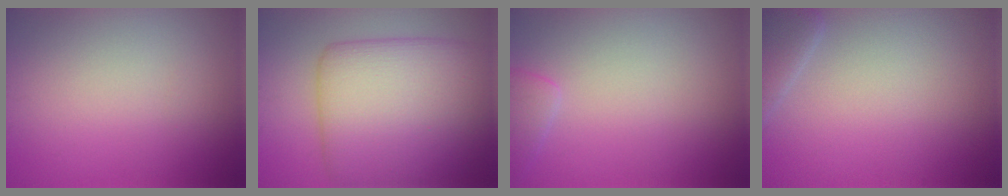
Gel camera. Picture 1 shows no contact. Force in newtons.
{"total": 11.1, "press": 11.1, "slide": 0.1}
{"total": 1.5, "press": 1.5, "slide": 0.1}
{"total": 2.5, "press": 2.5, "slide": 0.1}